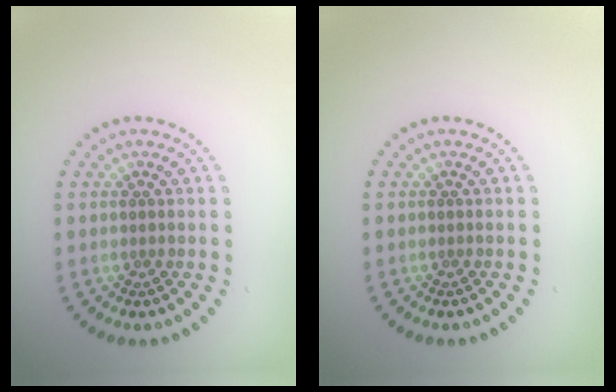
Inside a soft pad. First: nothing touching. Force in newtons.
{"total": 0.0}